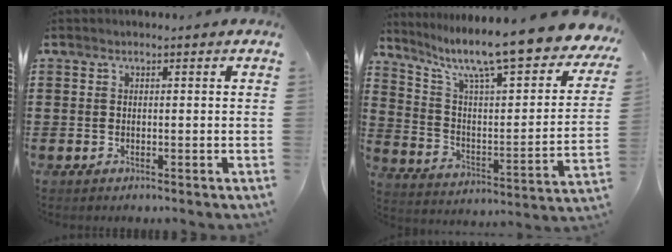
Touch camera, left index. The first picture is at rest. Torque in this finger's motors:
{"motor_torque": [2.14, 0.00, 0.46, 0.21]}